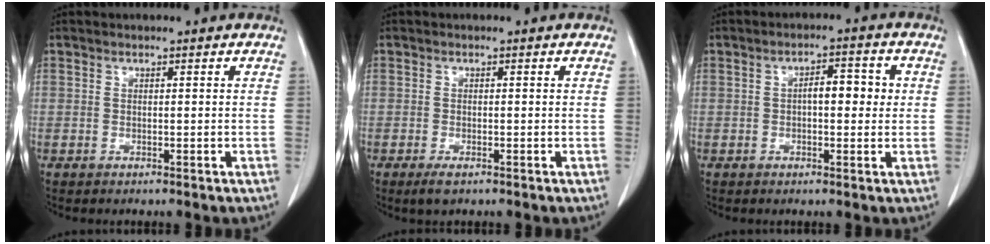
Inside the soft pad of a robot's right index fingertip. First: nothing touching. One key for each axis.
{"total": 1.9, "fx": -1.2, "fy": 0.5, "fz": 1.4, "tx": -0.032, "ty": -0.006, "tz": -0.019}
{"total": 4.7, "fx": 0.4, "fy": 1.8, "fz": 4.4, "tx": -0.065, "ty": 0.015, "tz": 0.003}